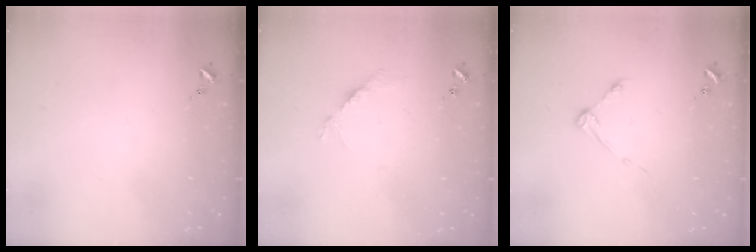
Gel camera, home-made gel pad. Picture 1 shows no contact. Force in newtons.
{"total": 3.9, "press": 3.8, "slide": 0.5}
{"total": 4.3, "press": 4.3, "slide": 0.6}